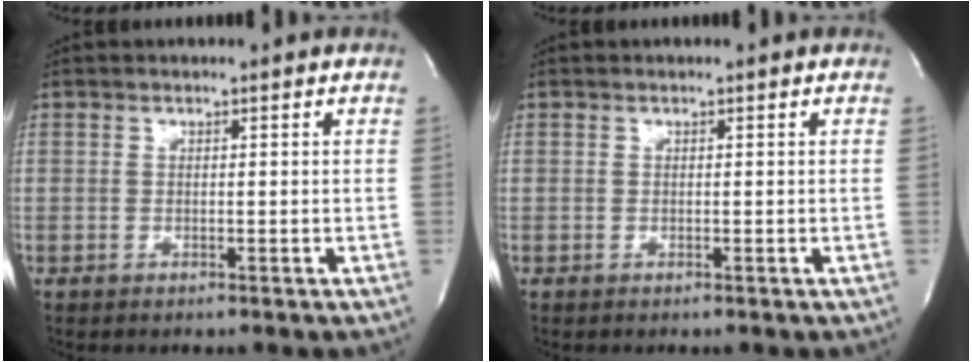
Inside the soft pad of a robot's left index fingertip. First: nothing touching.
{"total": 0.0}